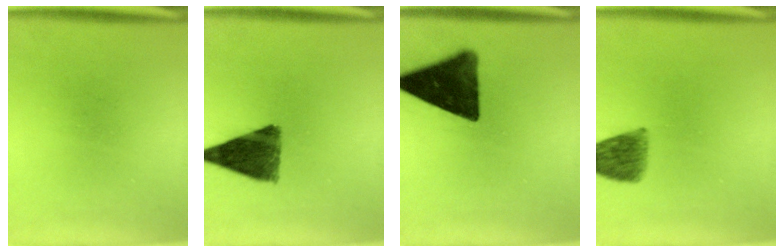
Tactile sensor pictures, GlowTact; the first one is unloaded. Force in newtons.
{"total": 10.4}
{"total": 14.5}
{"total": 6.7}